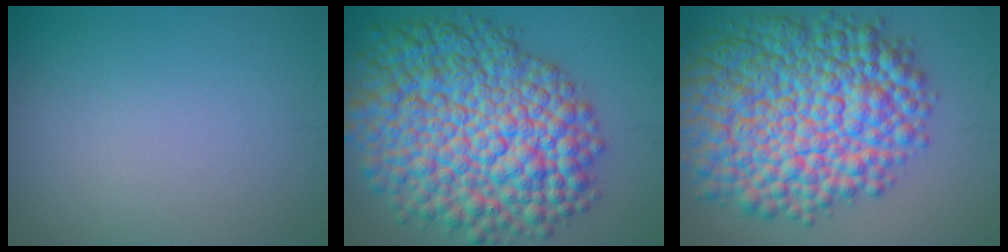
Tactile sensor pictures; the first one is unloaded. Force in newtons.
{"total": 14.3, "press": 14.3, "slide": 0.4}
{"total": 14.4, "press": 14.4, "slide": 0.3}